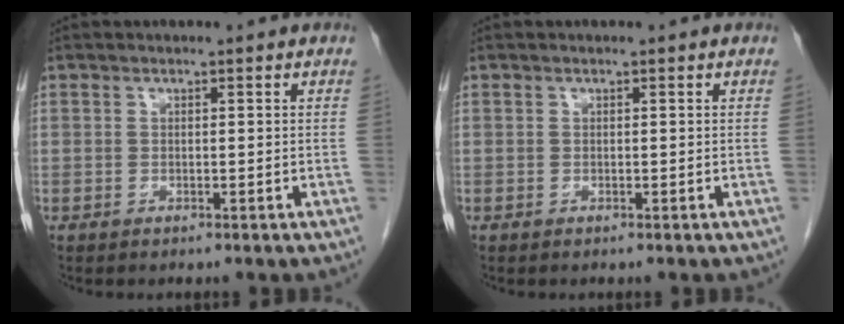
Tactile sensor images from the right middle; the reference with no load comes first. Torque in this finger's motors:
{"motor_torque": [0.00, 0.00, 0.00, 0.00]}